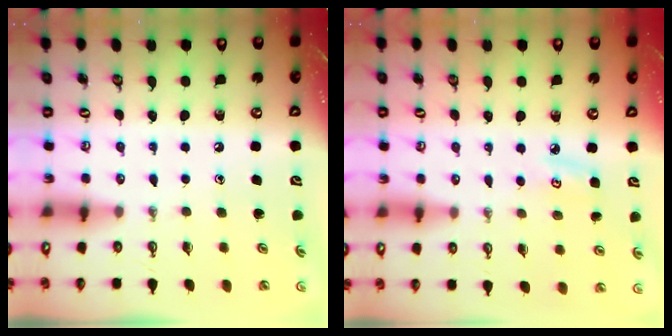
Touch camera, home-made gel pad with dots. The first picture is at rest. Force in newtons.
{"total": 4.7, "press": 4.6, "slide": 0.5}